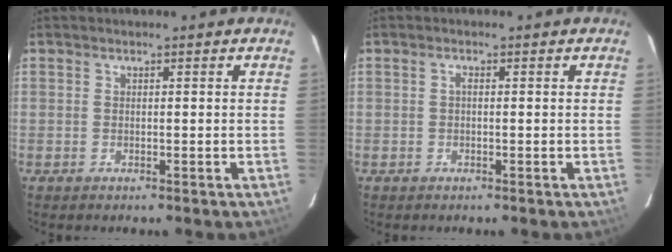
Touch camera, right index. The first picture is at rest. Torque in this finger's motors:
{"motor_torque": [0.28, -0.03, 0.05, 0.02]}